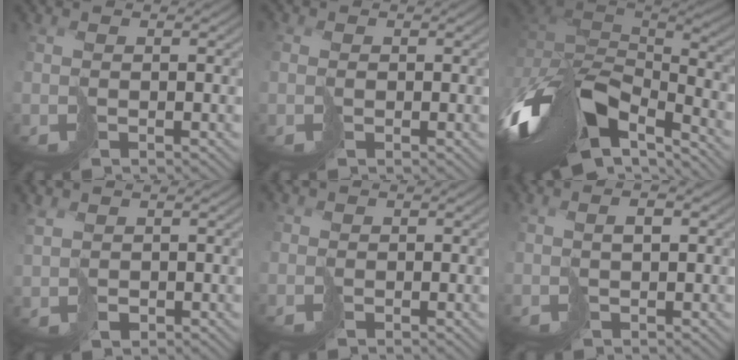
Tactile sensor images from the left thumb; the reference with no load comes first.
{"total": 1.3, "force": [-0.1, 1.2, 0.5], "torque": [-0.010, -0.001, -0.001]}
{"total": 15.6, "force": [-4.2, 8.4, 12.4], "torque": [-0.309, -0.015, -0.060]}
{"total": 1.9, "force": [1.5, 1.1, 0.3], "torque": [-0.015, 0.000, 0.035]}
{"total": 1.1, "force": [0.0, 1.1, 0.0], "torque": [-0.003, -0.004, 0.000]}
{"total": 1.6, "force": [0.8, 0.3, 1.4], "torque": [-0.023, 0.005, 0.018]}